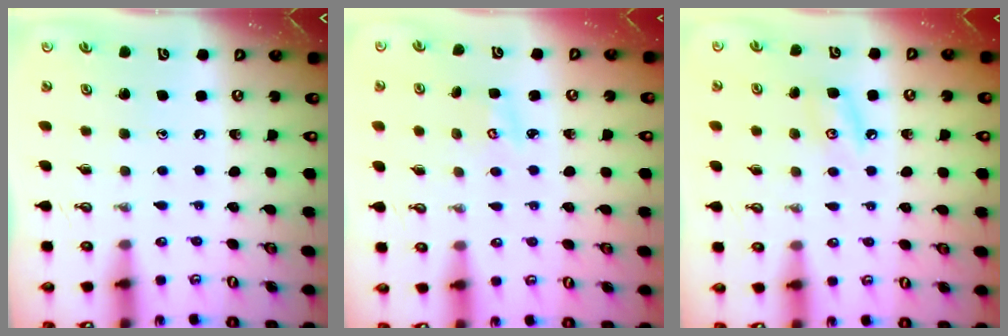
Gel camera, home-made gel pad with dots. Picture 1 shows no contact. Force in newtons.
{"total": 2.6, "press": 2.6, "slide": 0.3}
{"total": 5.7, "press": 5.7, "slide": 0.8}